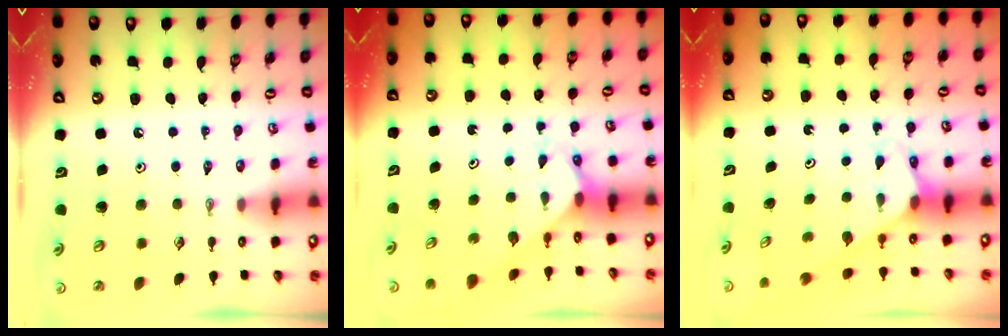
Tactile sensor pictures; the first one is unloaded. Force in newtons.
{"total": 2.4, "press": 2.4, "slide": 0.2}
{"total": 2.6, "press": 2.6, "slide": 0.2}